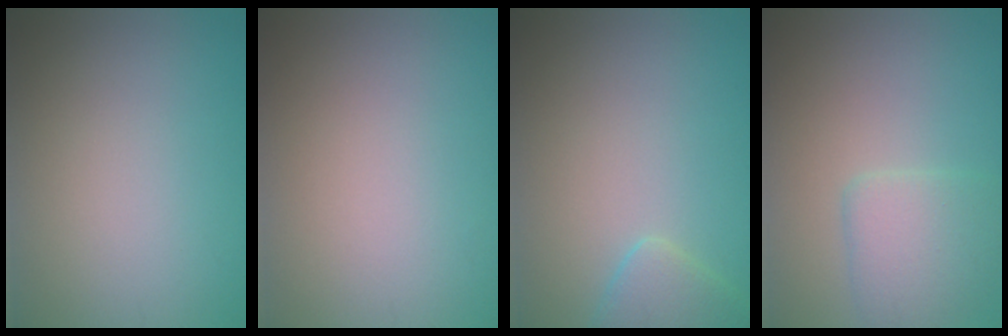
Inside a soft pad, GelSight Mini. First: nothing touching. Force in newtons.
{"total": 0.0}
{"total": 2.3, "press": 2.3, "slide": 0.2}
{"total": 2.9, "press": 2.9, "slide": 0.3}